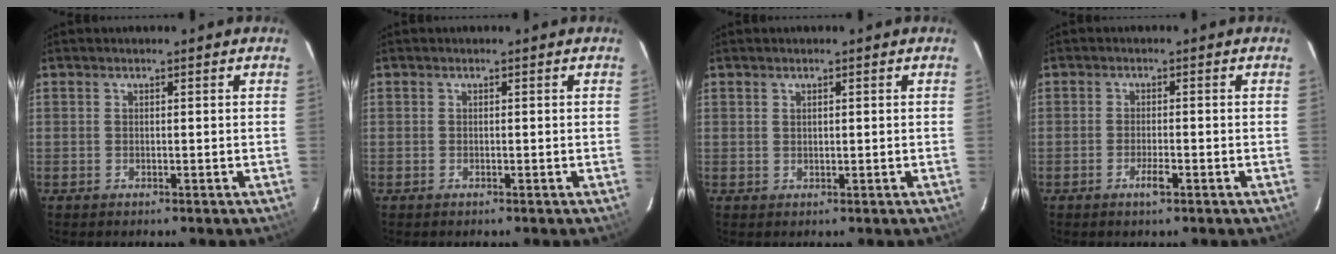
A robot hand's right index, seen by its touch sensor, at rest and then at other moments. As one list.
[{"total": 0.0}, {"total": 0.9, "force": [0.4, 0.5, 0.6], "torque": [-0.010, 0.004, 0.009]}, {"total": 2.4, "force": [-1.4, 0.5, 1.9], "torque": [-0.042, -0.002, -0.028]}]